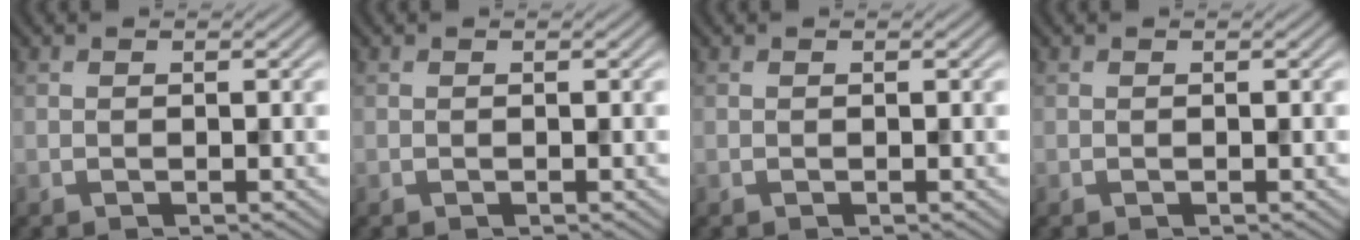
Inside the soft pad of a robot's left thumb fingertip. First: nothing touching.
{"total": 0.0}
{"total": 0.0}
{"total": 0.0}